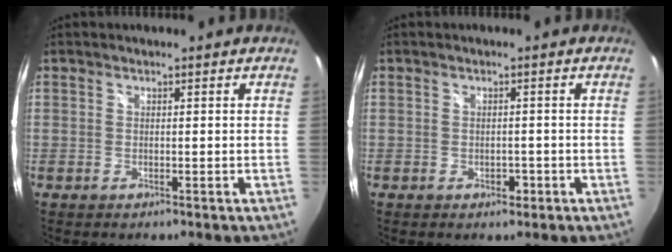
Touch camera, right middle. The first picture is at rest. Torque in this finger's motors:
{"motor_torque": [-0.46, 0.15, 0.01, 0.00]}